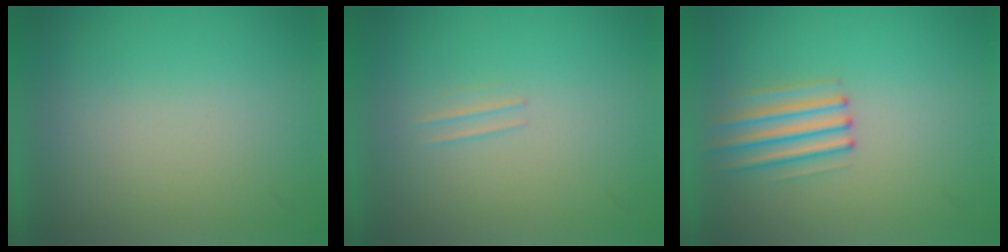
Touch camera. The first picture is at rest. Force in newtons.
{"total": 1.1}
{"total": 2.1}